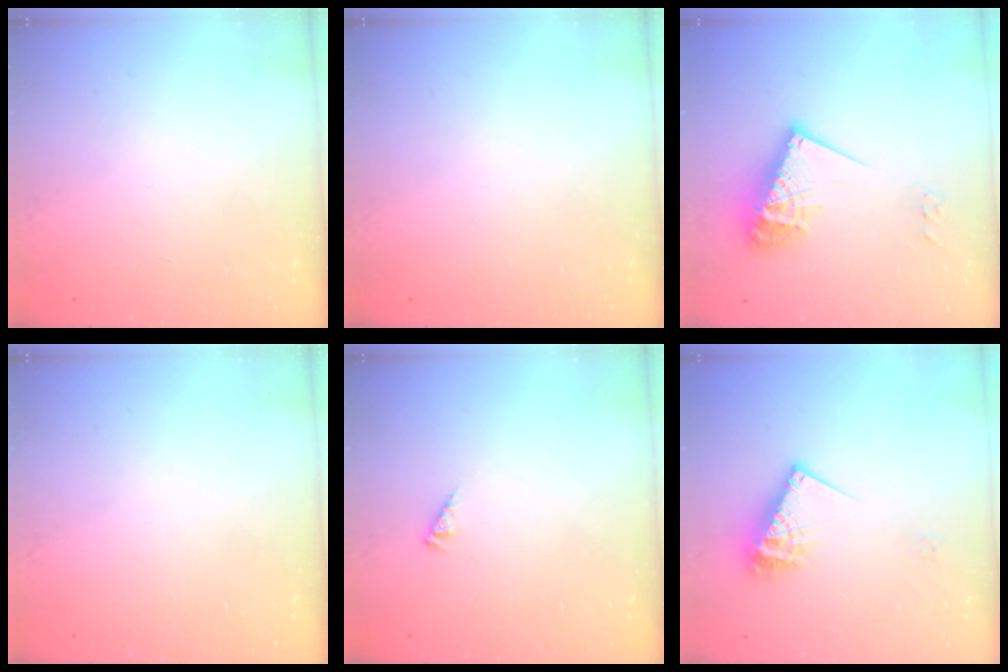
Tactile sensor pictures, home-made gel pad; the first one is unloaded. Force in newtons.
{"total": 0.0}
{"total": 15.8, "press": 15.8, "slide": 1.2}
{"total": 0.0}
{"total": 1.0, "press": 1.0, "slide": 0.3}
{"total": 12.0, "press": 11.9, "slide": 1.1}